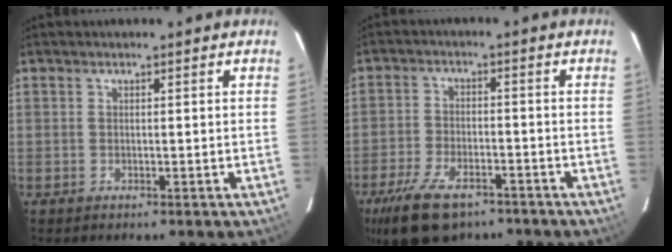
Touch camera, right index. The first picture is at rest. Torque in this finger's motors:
{"motor_torque": [1.12, -1.02, 0.54, 0.12]}